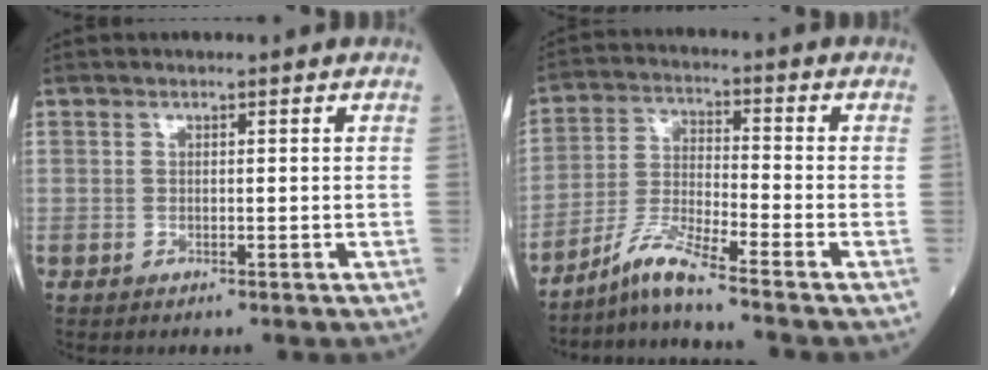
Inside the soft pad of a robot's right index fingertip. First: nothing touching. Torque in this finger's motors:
{"motor_torque": [-0.07, -0.15, 0.14, 0.04]}